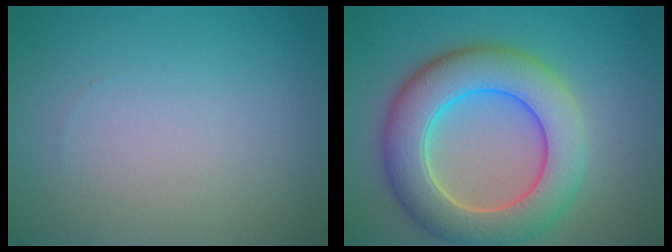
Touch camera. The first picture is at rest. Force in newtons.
{"total": 8.9, "press": 8.9, "slide": 0.3}